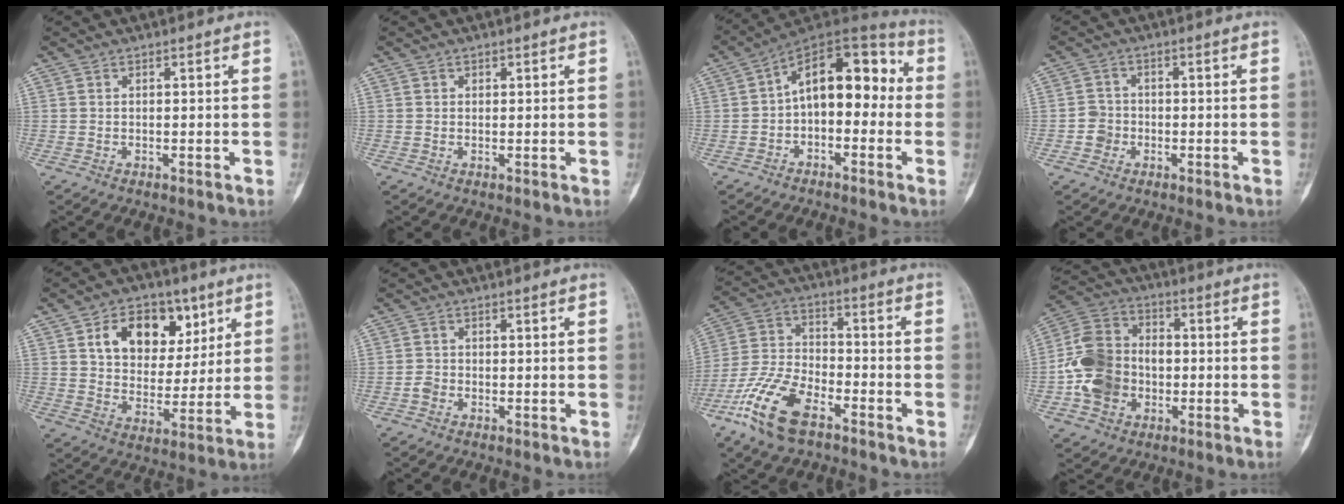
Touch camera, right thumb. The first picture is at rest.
{"total": 0.6, "force": [0.3, 0.6, 0.1], "torque": [0.011, 0.000, 0.002]}
{"total": 13.6, "force": [-0.3, 8.0, 11.0], "torque": [-0.126, 0.052, -0.023]}
{"total": 3.1, "force": [-1.1, 2.8, 0.6], "torque": [0.005, 0.011, -0.026]}
{"total": 15.4, "force": [6.4, 10.6, 9.1], "torque": [-0.097, -0.014, 0.110]}
{"total": 1.6, "force": [-0.7, 1.3, 0.6], "torque": [-0.009, 0.006, -0.016]}
{"total": 14.1, "force": [-8.2, 6.6, 9.4], "torque": [-0.194, 0.031, -0.168]}
{"total": 13.8, "force": [-2.4, 11.0, 7.9], "torque": [-0.131, 0.028, -0.050]}